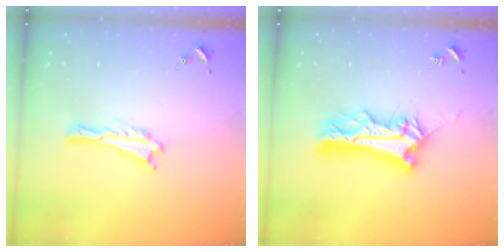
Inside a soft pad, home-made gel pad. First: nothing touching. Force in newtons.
{"total": 9.3, "press": 9.3, "slide": 0.7}